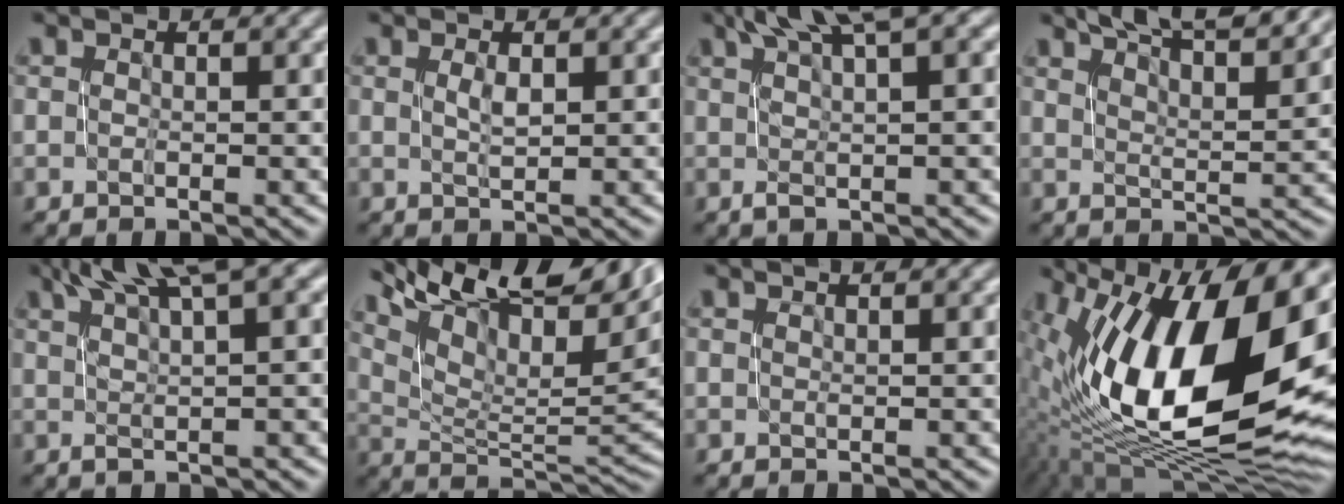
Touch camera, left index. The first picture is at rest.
{"total": 1.0, "force": [0.4, 0.2, 0.9], "torque": [-0.016, 0.004, 0.007]}
{"total": 5.4, "force": [3.1, 0.9, 4.4], "torque": [-0.061, 0.014, 0.049]}
{"total": 11.0, "force": [8.8, 2.5, 6.1], "torque": [-0.061, 0.018, 0.092]}
{"total": 6.8, "force": [4.0, 1.2, 5.3], "torque": [-0.067, 0.020, 0.067]}
{"total": 15.4, "force": [8.6, 6.0, 11.4], "torque": [-0.175, 0.042, 0.147]}
{"total": 0.0}
{"total": 18.7, "force": [2.6, 9.2, 16.0], "torque": [-0.272, 0.007, 0.035]}